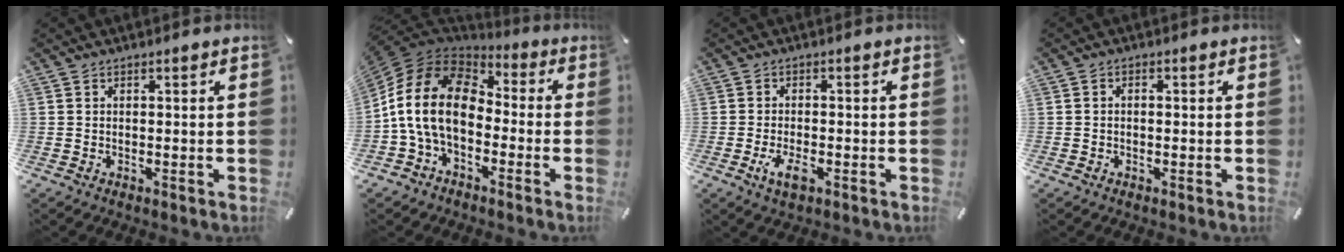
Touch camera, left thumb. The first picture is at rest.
{"total": 16.4, "force": [-2.7, 11.4, 11.5], "torque": [-0.250, 0.030, -0.053]}
{"total": 4.5, "force": [-2.0, 1.9, 3.5], "torque": [-0.083, -0.001, -0.040]}
{"total": 1.0, "force": [-0.3, 0.7, 0.6], "torque": [-0.012, 0.002, -0.007]}